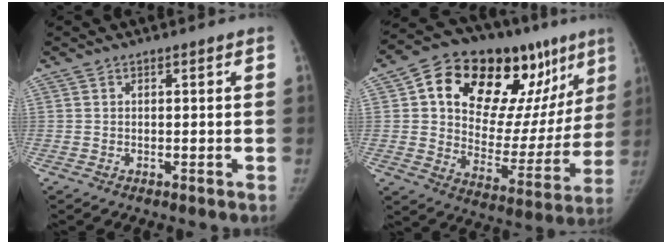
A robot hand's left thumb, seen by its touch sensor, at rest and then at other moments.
{"total": 29.5, "force": [14.8, 15.0, 20.6], "torque": [-0.254, -0.003, 0.233]}